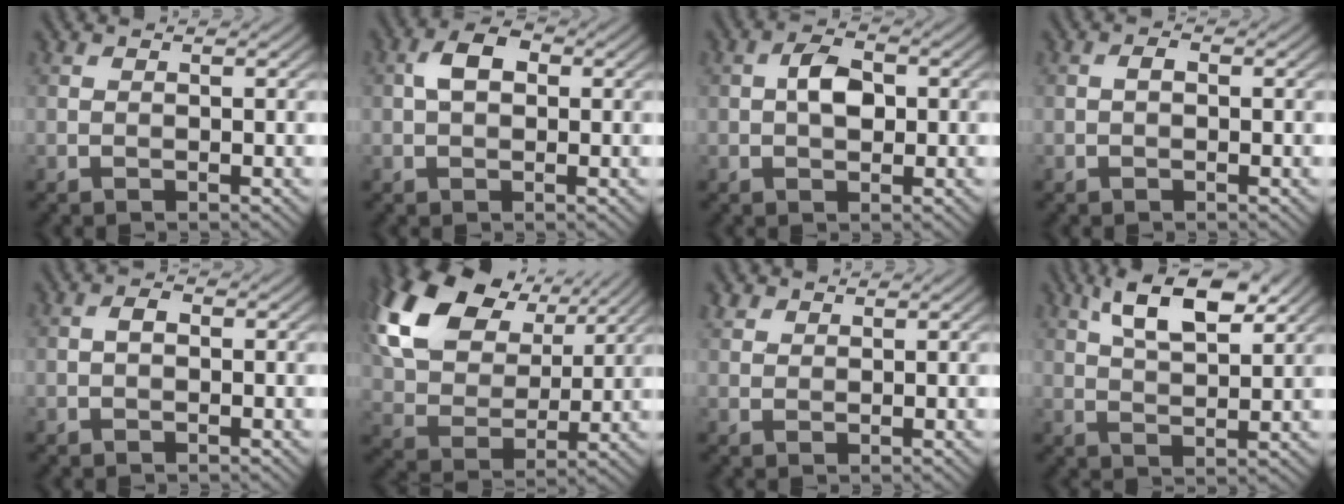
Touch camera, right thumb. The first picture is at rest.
{"total": 3.9, "force": [0.5, 2.5, 2.9], "torque": [-0.060, 0.011, 0.003]}
{"total": 3.8, "force": [0.1, 2.3, 3.0], "torque": [-0.061, 0.008, -0.002]}
{"total": 1.0, "force": [-0.2, 0.5, 0.8], "torque": [-0.015, 0.006, -0.005]}
{"total": 1.3, "force": [-0.2, 0.8, 1.0], "torque": [-0.018, 0.007, -0.006]}
{"total": 18.4, "force": [8.9, 11.9, 10.7], "torque": [-0.281, 0.052, 0.166]}
{"total": 1.5, "force": [1.2, 0.9, 0.4], "torque": [-0.013, 0.006, 0.027]}
{"total": 8.5, "force": [4.5, 3.2, 6.5], "torque": [-0.126, 0.013, 0.086]}